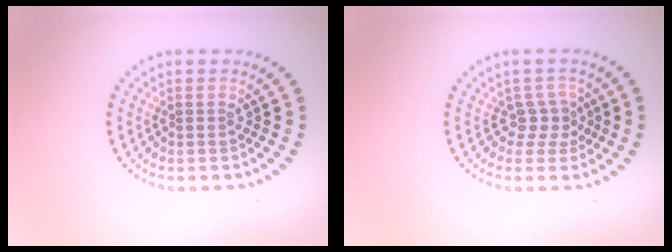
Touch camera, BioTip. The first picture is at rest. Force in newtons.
{"total": 2.1, "press": 1.5, "slide": 1.4}